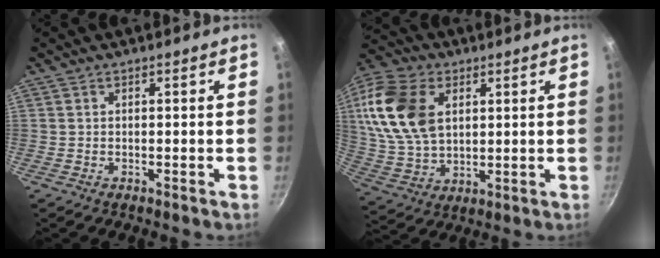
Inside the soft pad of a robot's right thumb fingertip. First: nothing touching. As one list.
[{"total": 19.8, "force": [5.4, 13.1, 13.8], "torque": [-0.269, -0.004, 0.106]}]